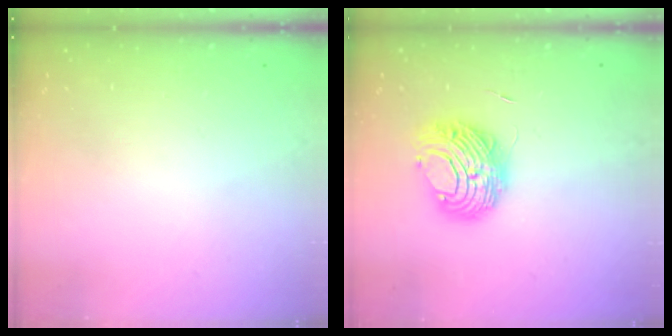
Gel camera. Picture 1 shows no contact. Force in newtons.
{"total": 9.2, "press": 9.2, "slide": 0.5}